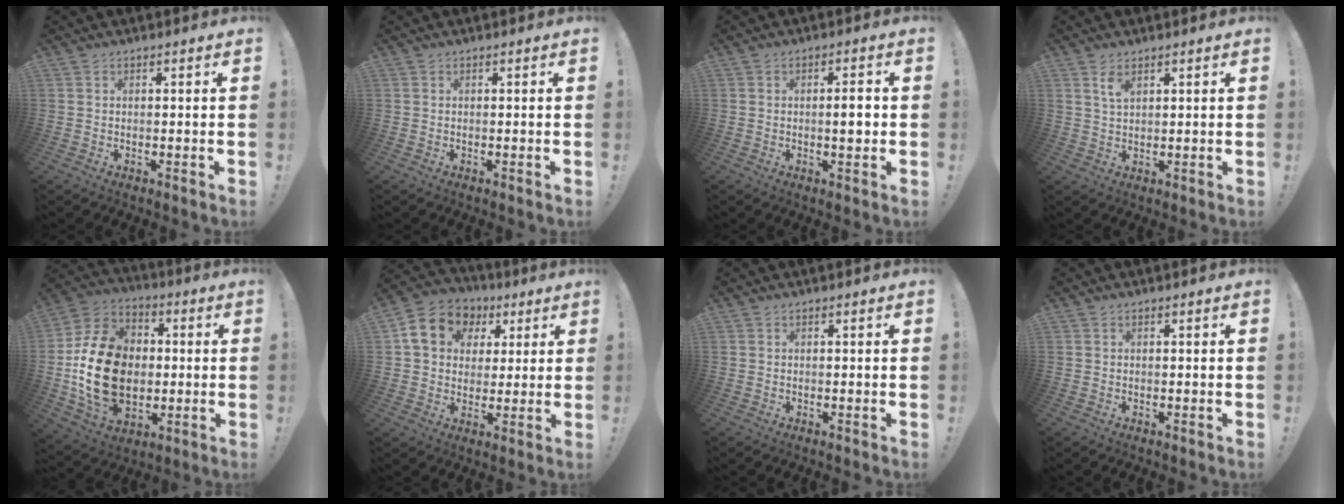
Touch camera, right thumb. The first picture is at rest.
{"total": 0.0}
{"total": 3.9, "force": [-0.4, 0.9, 3.8], "torque": [-0.047, -0.003, -0.015]}
{"total": 2.9, "force": [1.7, 1.2, 2.0], "torque": [-0.034, -0.007, 0.030]}
{"total": 22.0, "force": [-1.5, 16.5, 14.5], "torque": [-0.260, 0.025, -0.009]}
{"total": 13.1, "force": [4.9, 10.6, 5.9], "torque": [-0.085, -0.011, 0.097]}
{"total": 0.0}
{"total": 0.0}